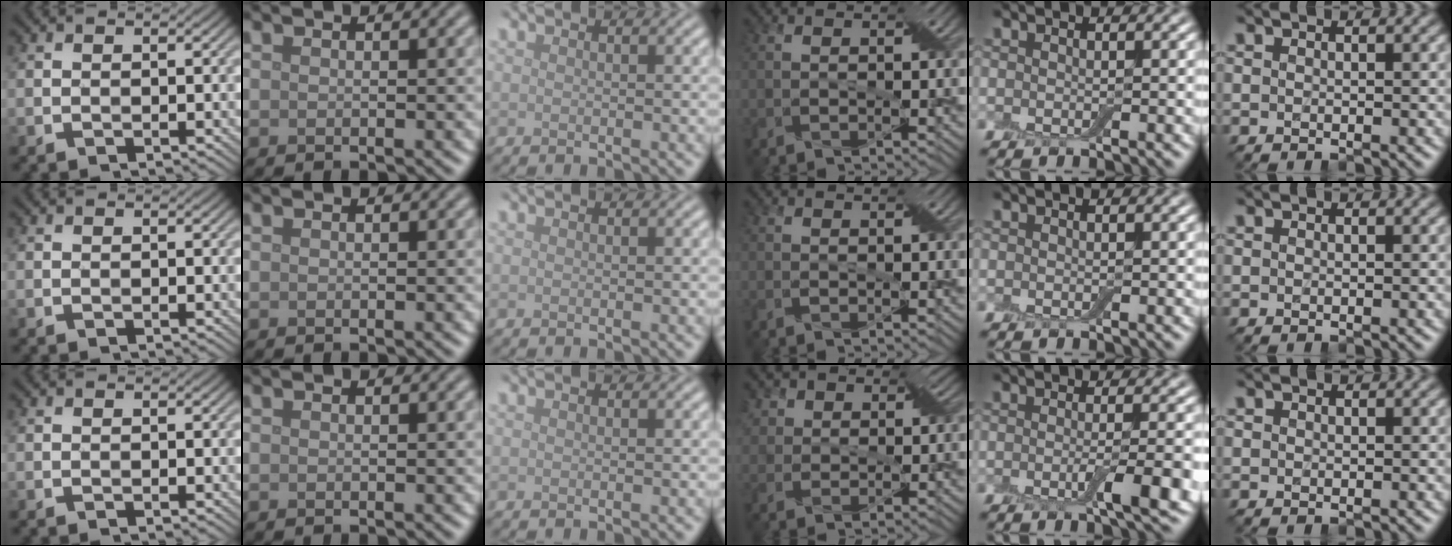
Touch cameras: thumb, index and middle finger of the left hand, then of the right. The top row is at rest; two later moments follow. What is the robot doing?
{"motion": "pour", "object": "cup"}